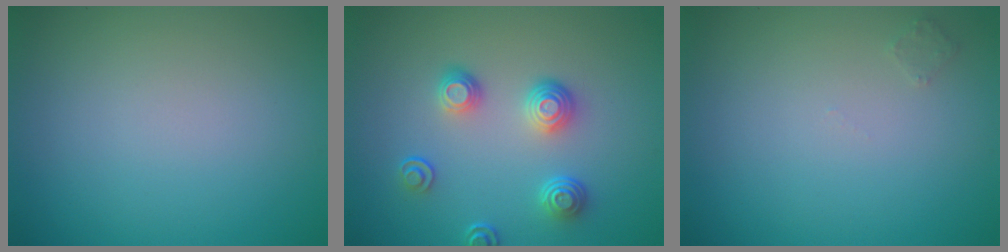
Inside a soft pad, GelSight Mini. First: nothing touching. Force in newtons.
{"total": 3.5, "press": 2.8, "slide": 2.2}
{"total": 0.7, "press": 0.7, "slide": 0.0}